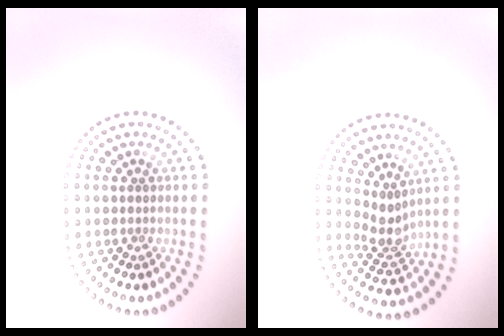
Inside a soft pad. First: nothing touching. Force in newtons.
{"total": 2.5, "press": 1.9, "slide": 1.6}